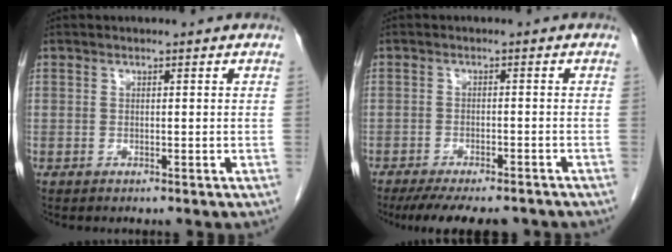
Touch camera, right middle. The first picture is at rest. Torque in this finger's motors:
{"motor_torque": [1.14, -1.00, 0.08, 0.06]}